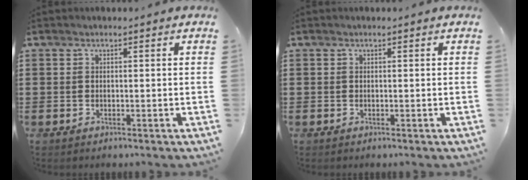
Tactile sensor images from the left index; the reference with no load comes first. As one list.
[{"total": 0.0}]